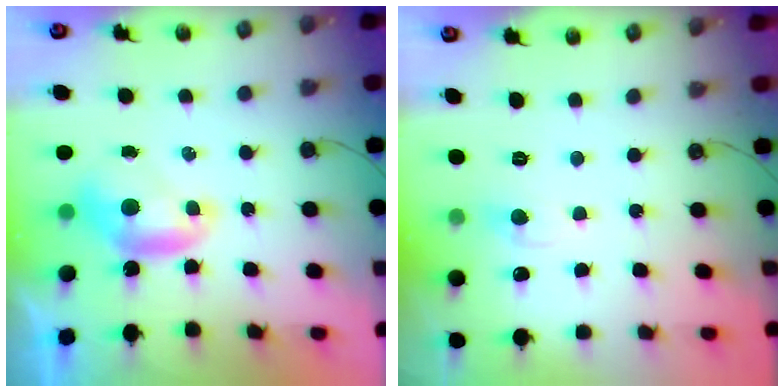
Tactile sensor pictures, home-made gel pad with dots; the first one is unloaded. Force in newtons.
{"total": 1.5, "press": 1.5, "slide": 0.0}